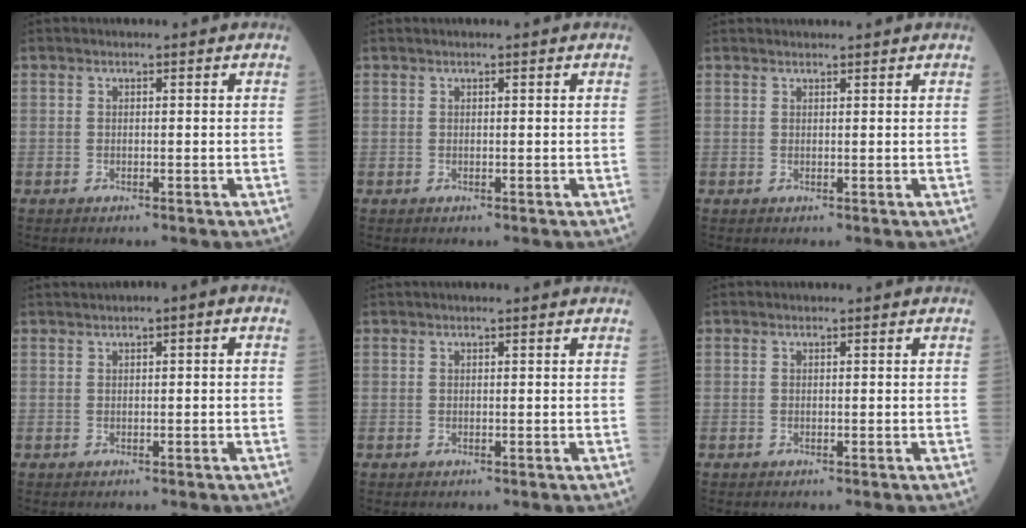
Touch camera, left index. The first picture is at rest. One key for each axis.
{"total": 0.0}
{"total": 2.7, "fx": 2.6, "fy": -0.2, "fz": 0.7, "tx": -0.007, "ty": 0.022, "tz": 0.037}
{"total": 2.2, "fx": 0.7, "fy": 0.3, "fz": 2.0, "tx": -0.029, "ty": 0.013, "tz": 0.011}
{"total": 1.2, "fx": 1.0, "fy": -0.2, "fz": 0.6, "tx": -0.009, "ty": 0.014, "tz": 0.019}
{"total": 0.0}